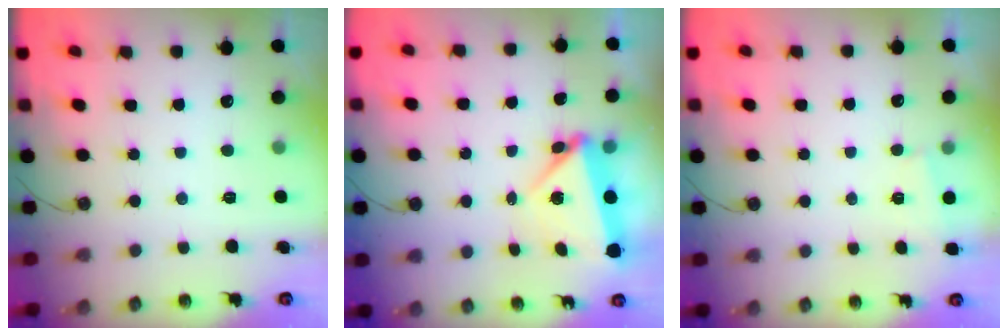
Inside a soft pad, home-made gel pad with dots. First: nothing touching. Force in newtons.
{"total": 6.1, "press": 6.0, "slide": 0.9}
{"total": 1.1, "press": 1.1, "slide": 0.1}